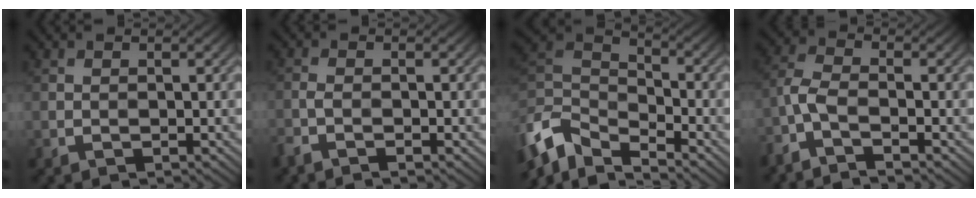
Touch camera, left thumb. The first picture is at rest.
{"total": 1.9, "force": [-1.5, 0.3, 1.1], "torque": [-0.033, -0.006, -0.041]}
{"total": 8.5, "force": [-5.9, 3.6, 5.0], "torque": [-0.108, -0.008, -0.131]}
{"total": 3.9, "force": [-2.8, 1.0, 2.6], "torque": [-0.067, -0.006, -0.073]}